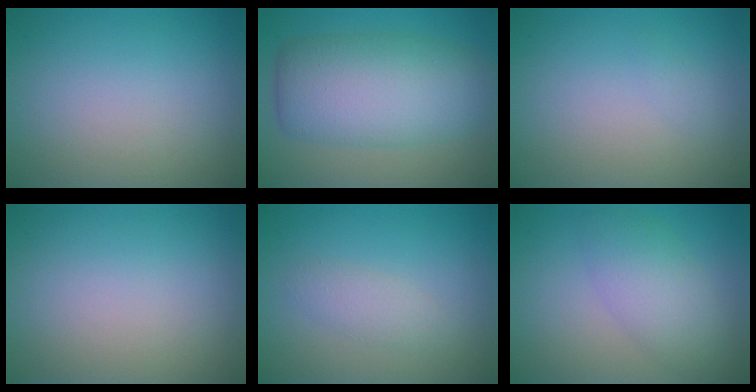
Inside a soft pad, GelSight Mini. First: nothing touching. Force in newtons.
{"total": 8.3, "press": 8.3, "slide": 0.4}
{"total": 0.6, "press": 0.5, "slide": 0.1}
{"total": 0.0}
{"total": 1.6, "press": 1.6, "slide": 0.0}
{"total": 4.1, "press": 4.1, "slide": 0.3}